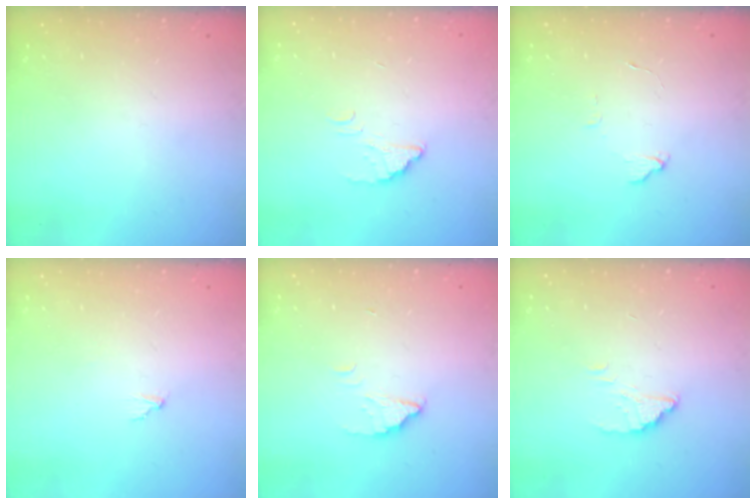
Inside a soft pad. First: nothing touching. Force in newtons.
{"total": 2.6, "press": 2.6, "slide": 0.1}
{"total": 3.7, "press": 3.7, "slide": 0.4}
{"total": 2.0, "press": 2.0, "slide": 0.1}
{"total": 2.2, "press": 2.2, "slide": 0.2}
{"total": 2.0, "press": 2.0, "slide": 0.1}